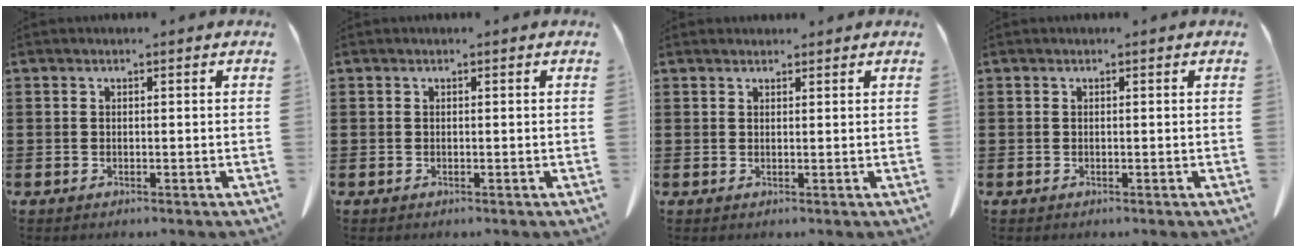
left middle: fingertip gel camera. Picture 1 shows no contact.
{"total": 0.0}
{"total": 1.0, "force": [1.0, 0.3, 0.1], "torque": [0.004, -0.004, 0.019]}
{"total": 0.0}